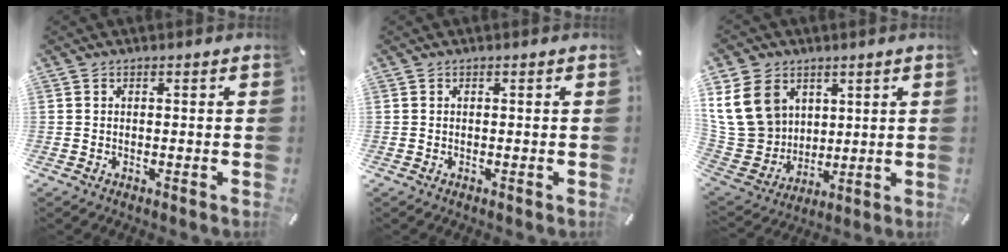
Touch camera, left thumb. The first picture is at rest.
{"total": 0.0}
{"total": 16.8, "force": [5.6, 14.0, 7.4], "torque": [-0.162, -0.022, 0.111]}